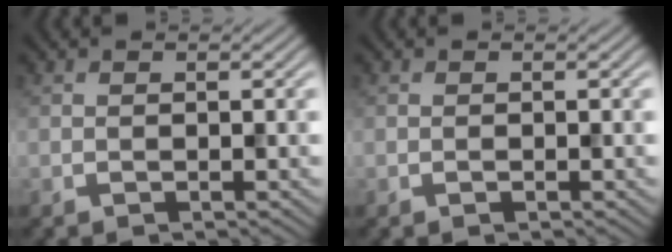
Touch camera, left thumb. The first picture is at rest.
{"total": 0.0}